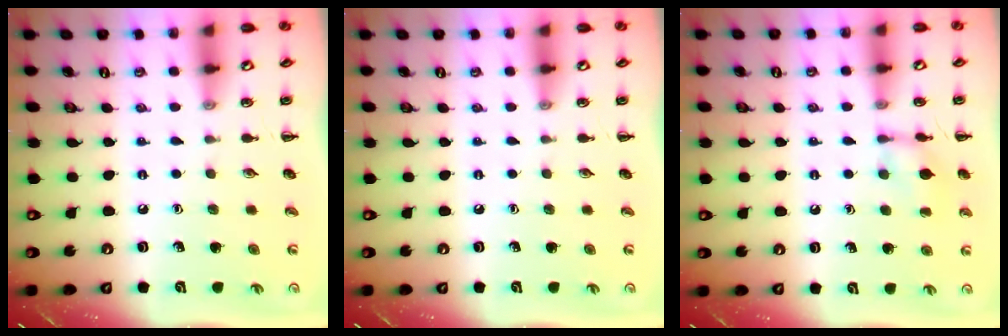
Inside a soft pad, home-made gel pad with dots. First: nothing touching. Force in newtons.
{"total": 0.0}
{"total": 9.2, "press": 9.2, "slide": 1.0}